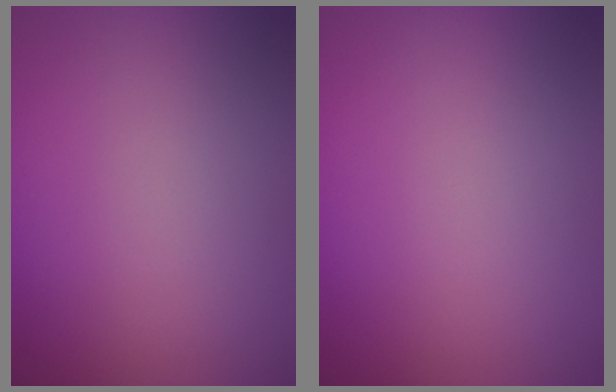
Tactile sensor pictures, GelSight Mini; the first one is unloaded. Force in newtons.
{"total": 0.0}